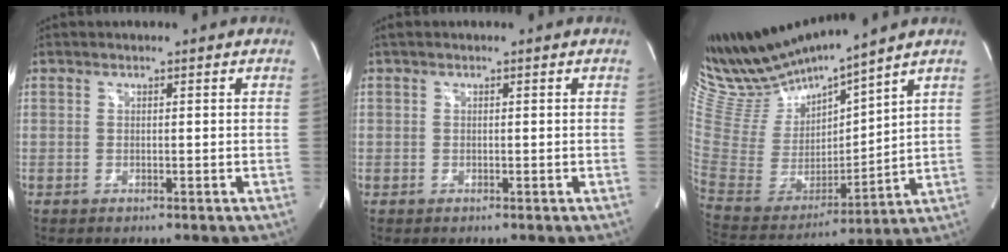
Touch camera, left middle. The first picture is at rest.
{"total": 0.7, "force": [0.0, 0.7, 0.1], "torque": [0.001, 0.001, -0.003]}
{"total": 16.1, "force": [15.1, 0.3, 5.6], "torque": [-0.126, -0.019, 0.306]}